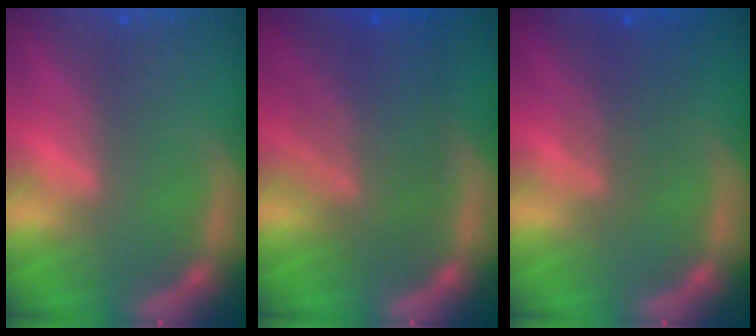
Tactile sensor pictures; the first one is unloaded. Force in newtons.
{"total": 8.0}
{"total": 3.6}